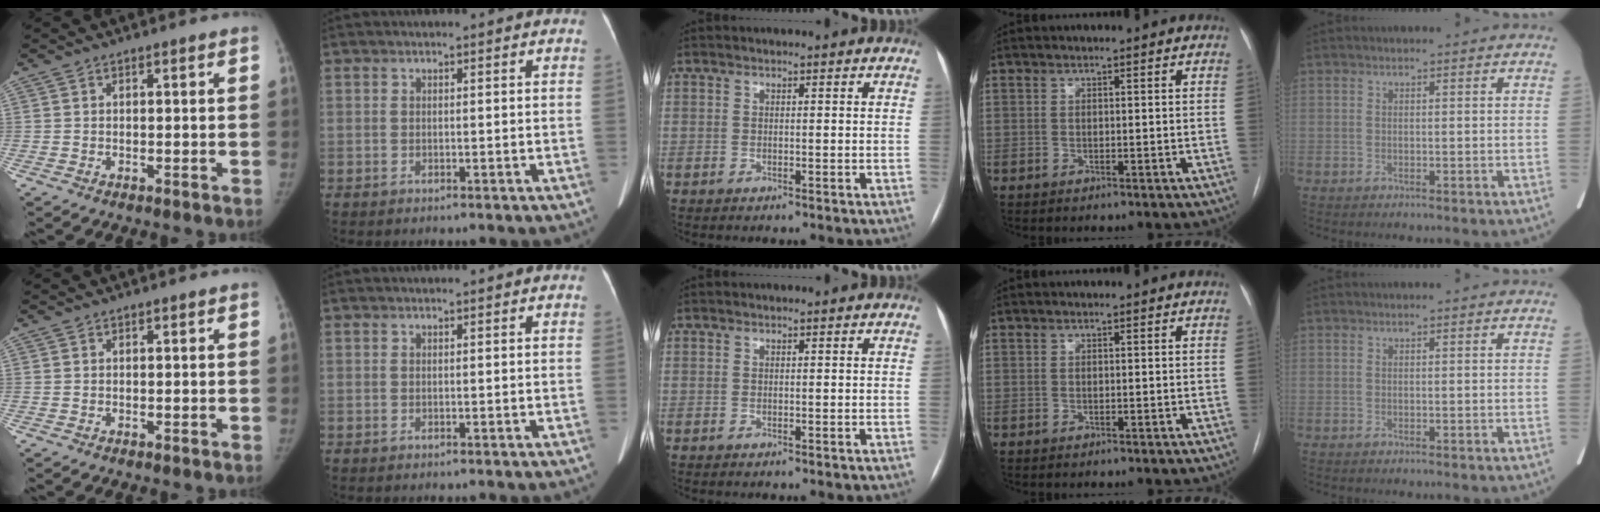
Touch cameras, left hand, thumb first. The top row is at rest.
{}